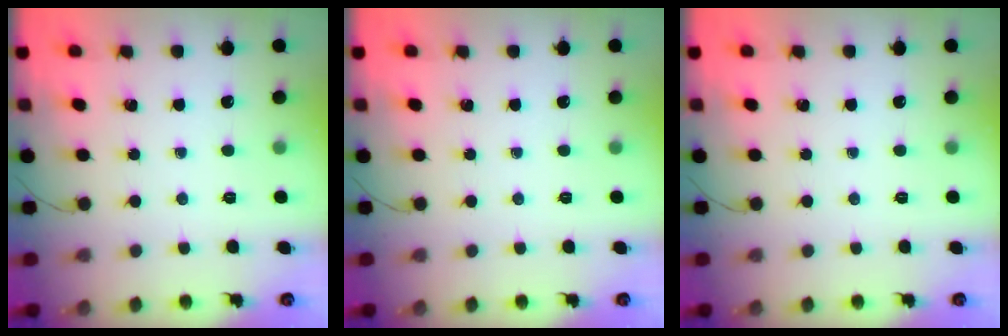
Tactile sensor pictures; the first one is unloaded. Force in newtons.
{"total": 0.0}
{"total": 0.0}